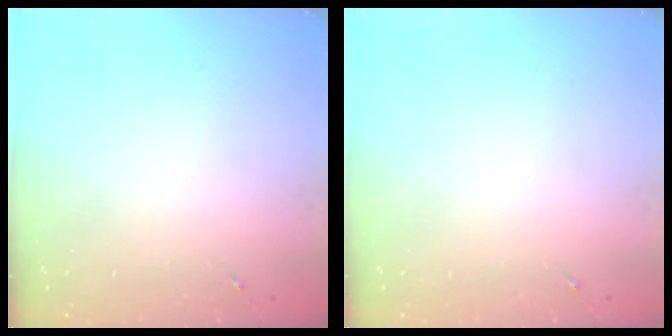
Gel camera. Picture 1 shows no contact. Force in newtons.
{"total": 0.0}